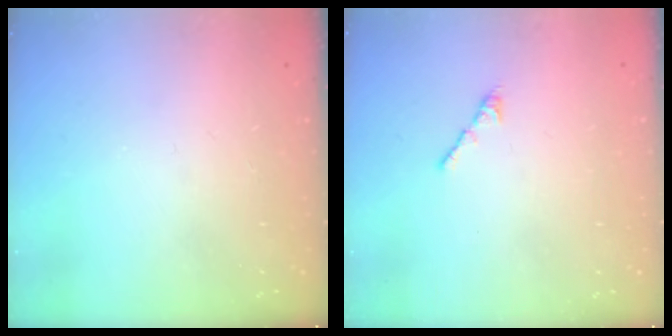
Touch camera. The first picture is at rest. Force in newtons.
{"total": 2.7, "press": 2.6, "slide": 0.7}